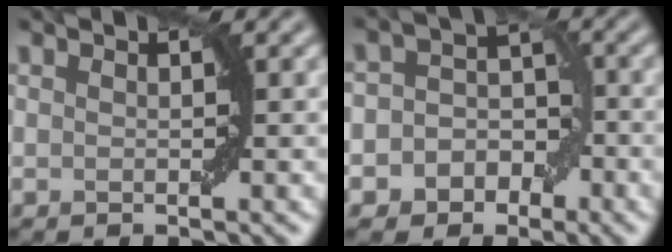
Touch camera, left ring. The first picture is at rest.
{"total": 5.4, "force": [-2.2, 4.6, 1.5], "torque": [0.005, 0.022, -0.054]}